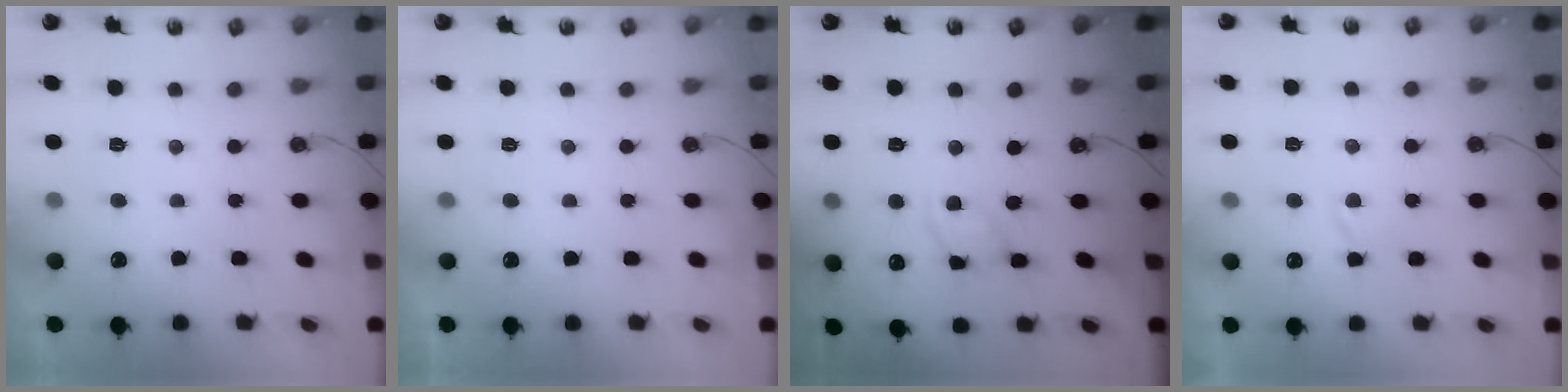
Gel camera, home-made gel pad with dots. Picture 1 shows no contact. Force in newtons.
{"total": 0.0}
{"total": 9.3, "press": 9.3, "slide": 0.6}
{"total": 1.4, "press": 1.4, "slide": 0.2}